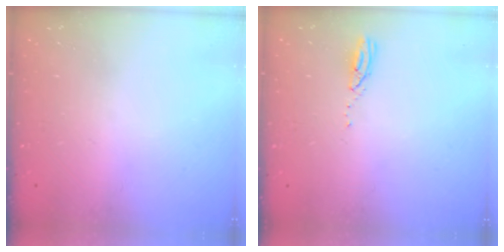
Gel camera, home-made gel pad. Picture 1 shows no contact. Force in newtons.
{"total": 3.2, "press": 3.2, "slide": 0.2}